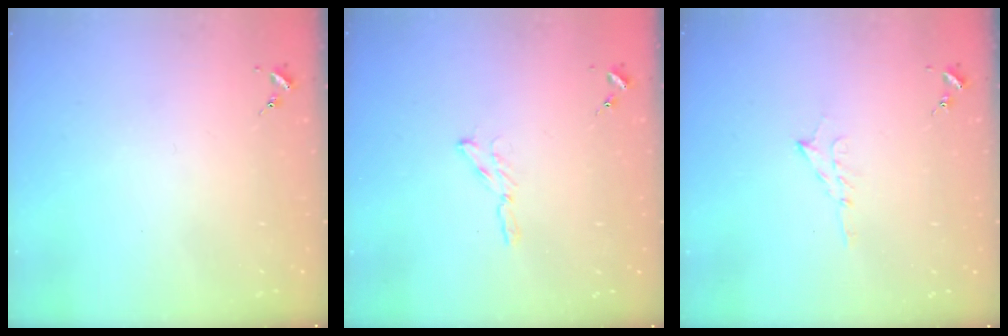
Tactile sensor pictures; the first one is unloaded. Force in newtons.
{"total": 2.9, "press": 2.9, "slide": 0.3}
{"total": 6.0, "press": 5.9, "slide": 0.7}